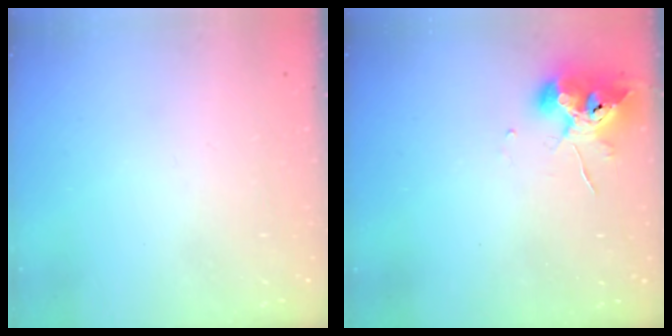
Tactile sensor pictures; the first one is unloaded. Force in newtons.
{"total": 10.1, "press": 10.0, "slide": 1.4}